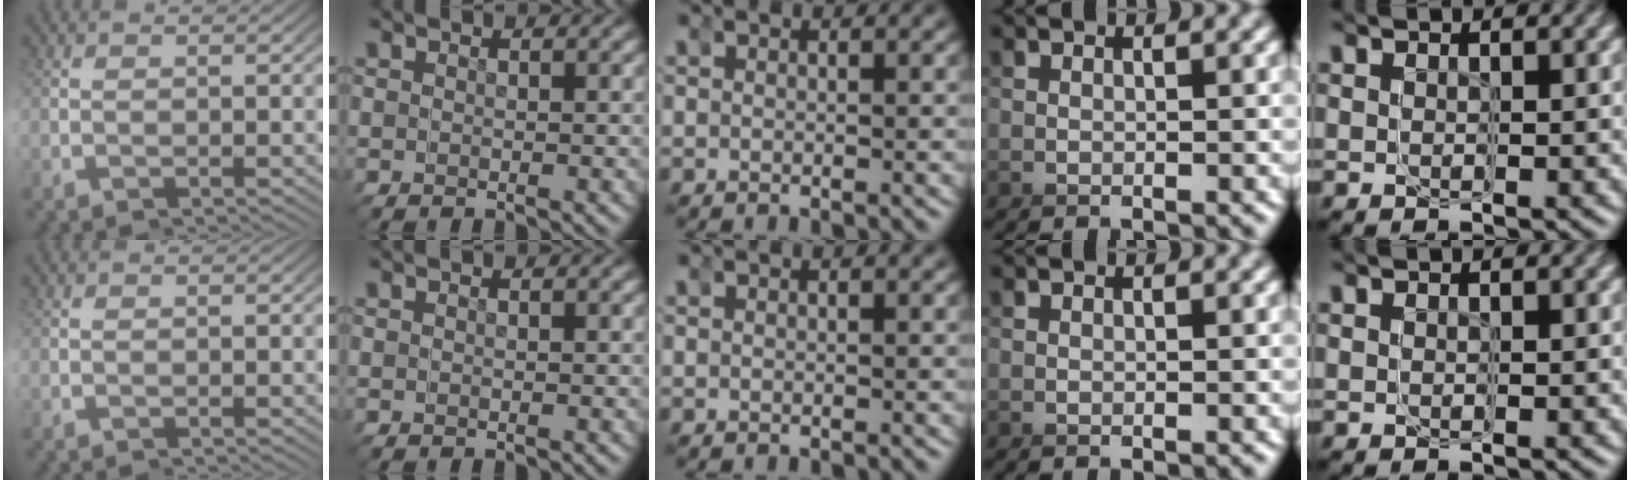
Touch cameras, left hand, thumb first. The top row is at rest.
{}